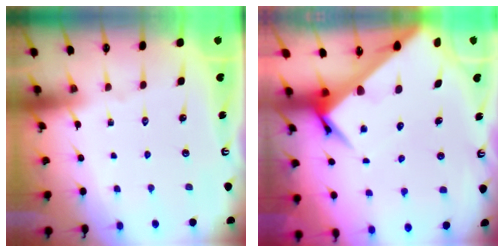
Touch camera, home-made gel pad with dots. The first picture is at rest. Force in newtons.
{"total": 6.0, "press": 6.0, "slide": 0.5}